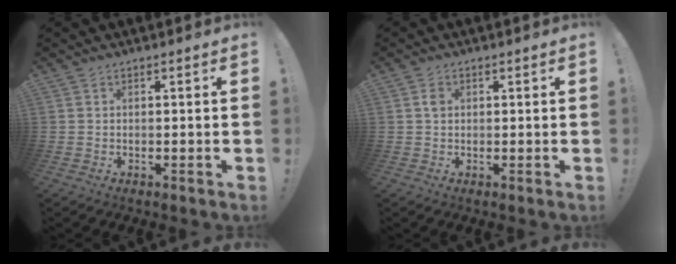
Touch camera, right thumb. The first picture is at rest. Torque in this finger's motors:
{"motor_torque": [0.12, 0.03, 0.27, -0.03, 0.00]}